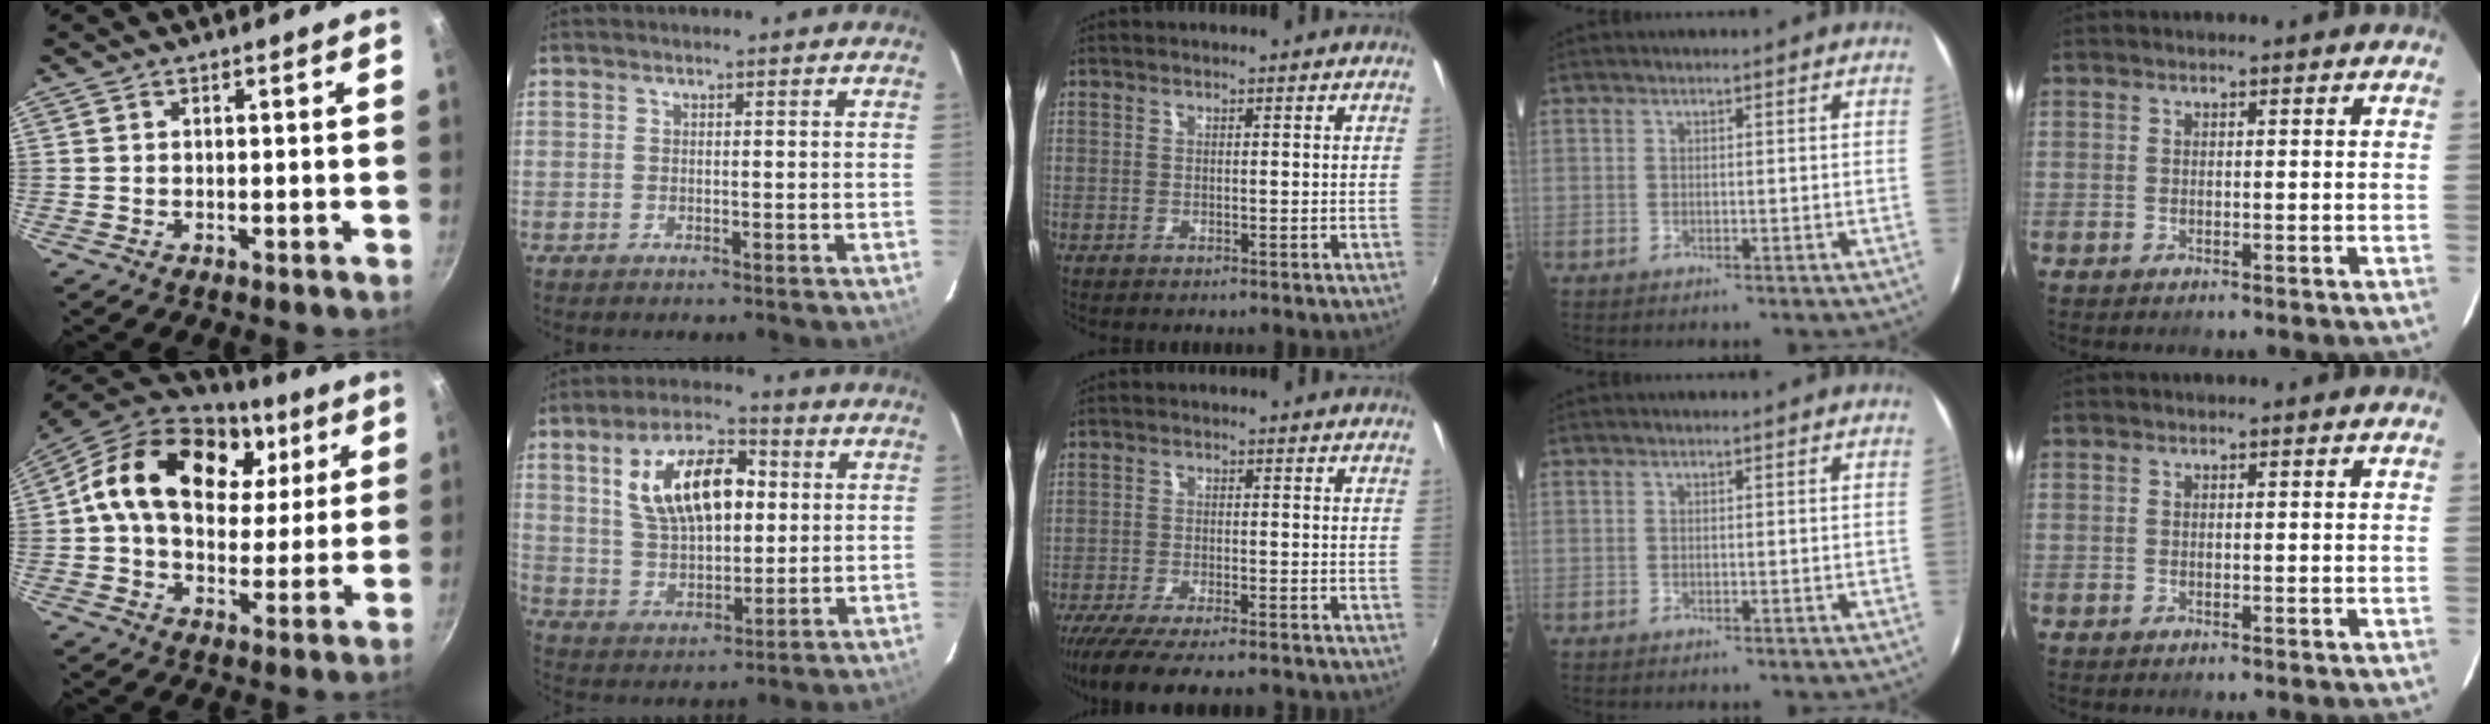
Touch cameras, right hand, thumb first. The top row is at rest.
{"thumb": {"total": 23.7, "force": [7.6, 16.1, 15.6], "torque": [-0.255, 0.001, 0.115]}, "index": {"total": 15.5, "force": [4.0, 7.9, 12.8], "torque": [-0.229, 0.021, 0.078]}, "middle": {"total": 12.6, "force": [-10.7, 2.2, 6.4], "torque": [-0.136, -0.037, -0.172]}}